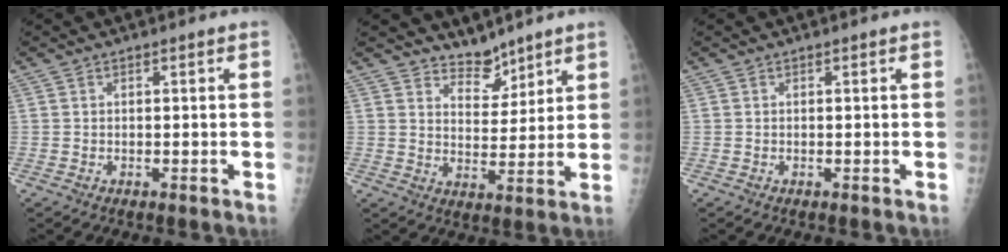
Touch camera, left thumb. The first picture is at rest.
{"total": 5.7, "force": [5.1, 2.4, 1.0], "torque": [0.011, -0.046, 0.093]}
{"total": 0.0}